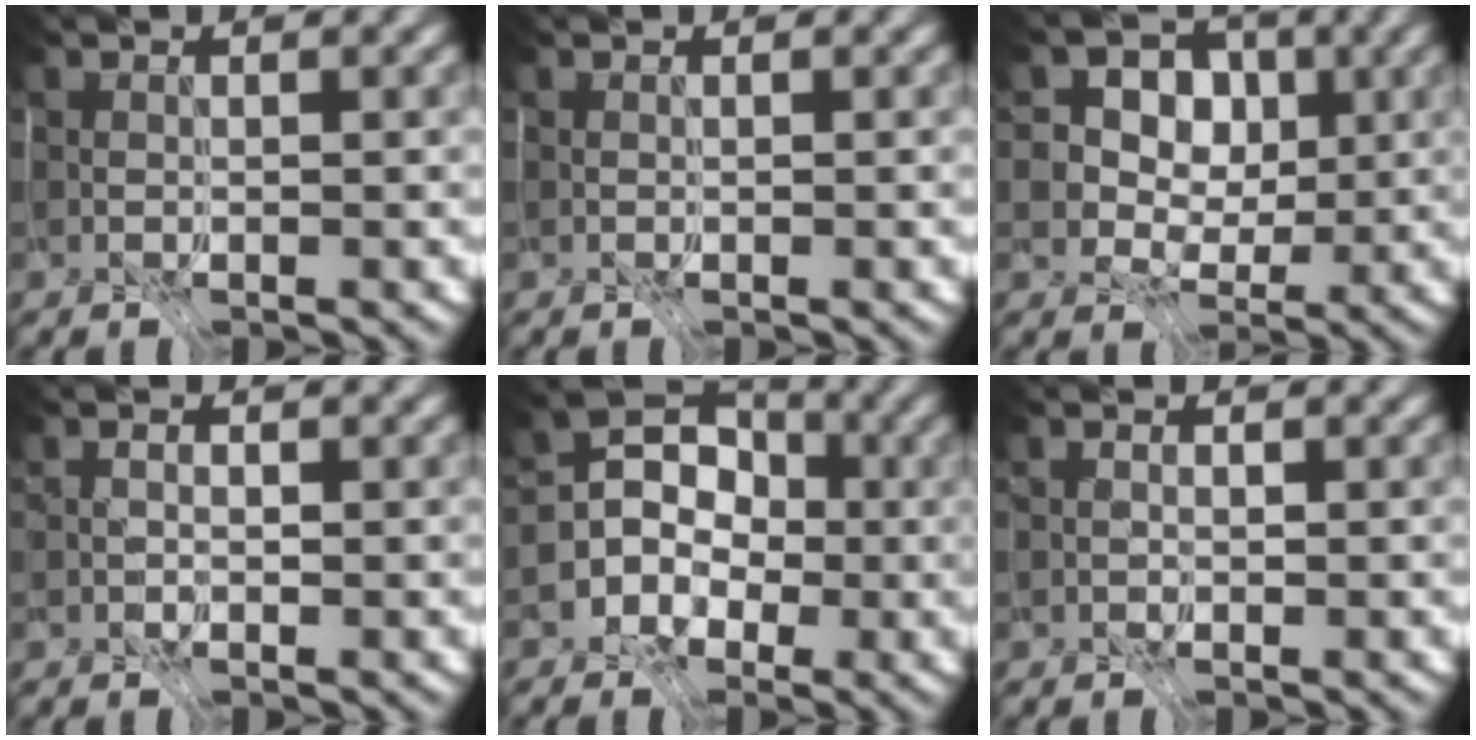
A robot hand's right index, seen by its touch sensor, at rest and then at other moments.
{"total": 0.0}
{"total": 10.4, "force": [5.0, 7.0, 5.9], "torque": [-0.098, 0.030, 0.078]}
{"total": 2.3, "force": [0.7, 2.0, 1.0], "torque": [-0.006, 0.002, -0.008]}
{"total": 5.1, "force": [-3.7, 3.5, -0.3], "torque": [0.039, 0.017, -0.087]}
{"total": 1.7, "force": [0.7, 1.3, 0.9], "torque": [-0.001, 0.006, -0.002]}